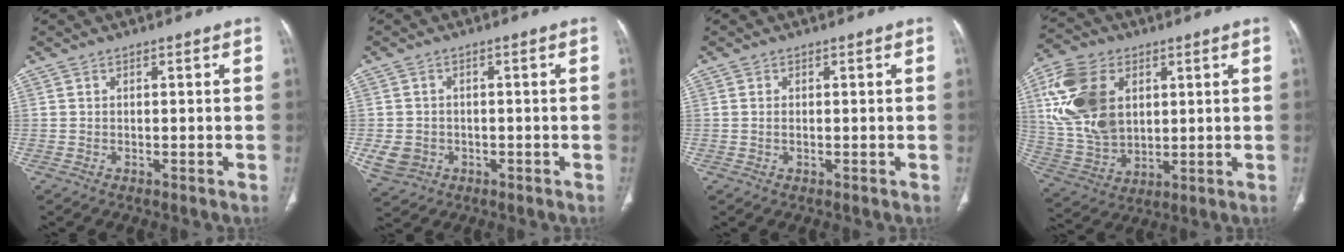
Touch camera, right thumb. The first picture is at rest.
{"total": 5.2, "force": [-1.3, 4.5, 2.2], "torque": [-0.040, 0.005, -0.012]}
{"total": 0.7, "force": [0.0, 0.4, 0.6], "torque": [-0.017, 0.002, 0.003]}
{"total": 17.6, "force": [4.7, 12.0, 12.1], "torque": [-0.233, -0.007, 0.100]}